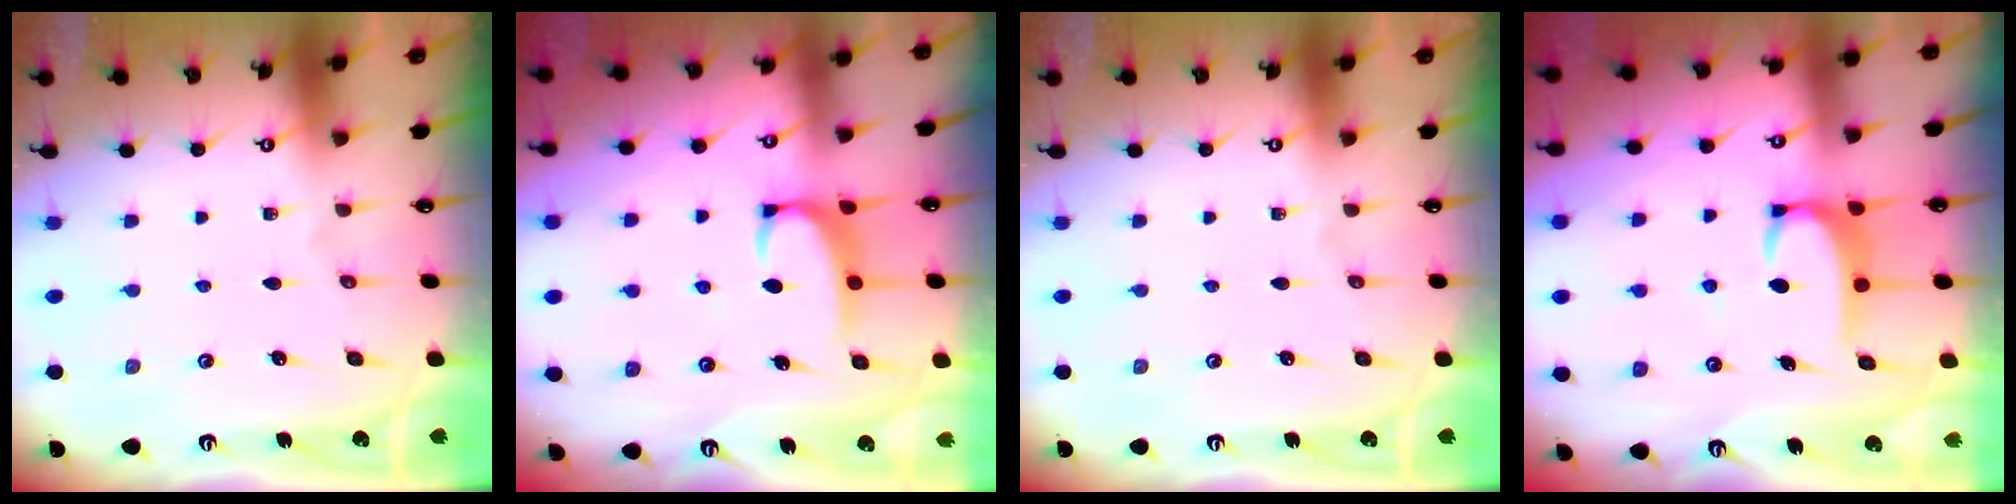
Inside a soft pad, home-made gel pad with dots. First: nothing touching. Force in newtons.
{"total": 2.3, "press": 2.3, "slide": 0.6}
{"total": 0.0}
{"total": 3.5, "press": 3.5, "slide": 0.6}